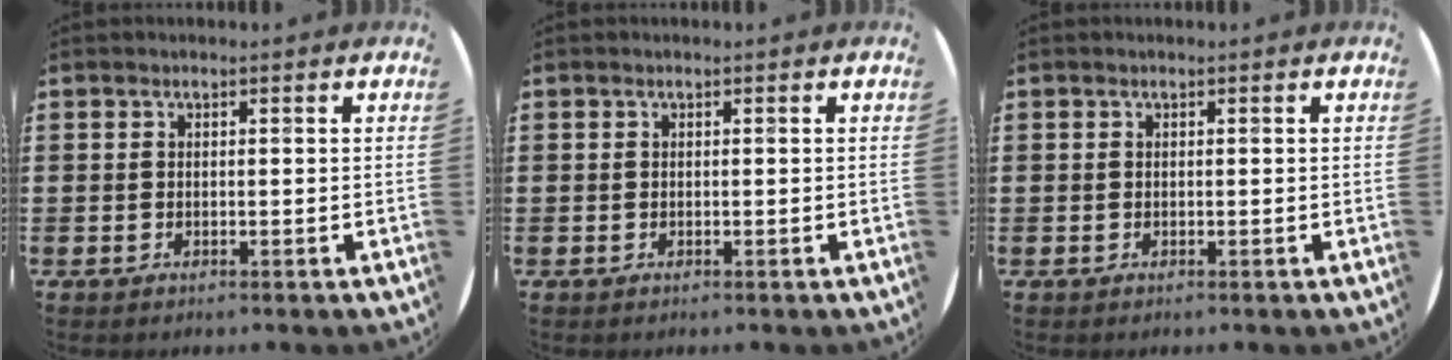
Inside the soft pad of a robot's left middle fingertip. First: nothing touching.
{"total": 0.0}
{"total": 0.0}